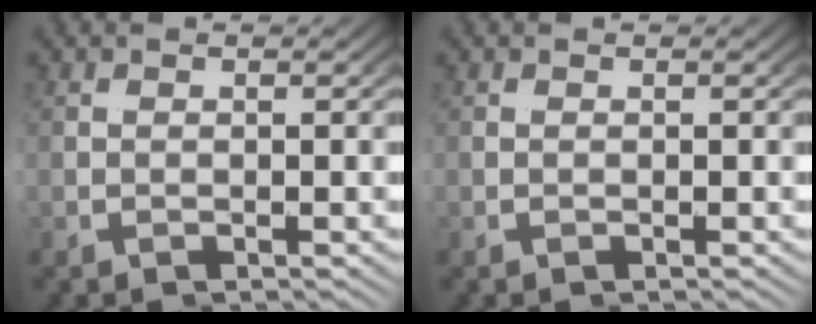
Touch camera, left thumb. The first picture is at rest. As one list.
[{"total": 0.0}]